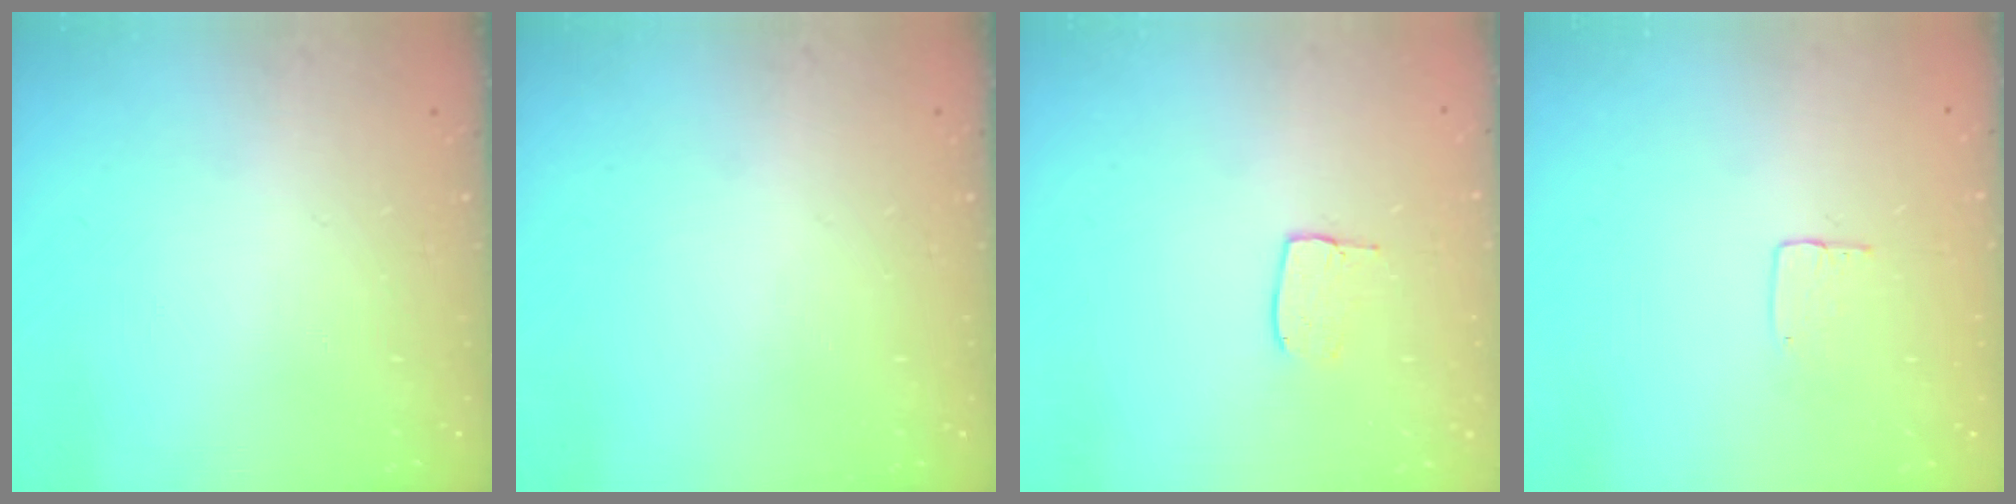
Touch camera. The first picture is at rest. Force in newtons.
{"total": 0.0}
{"total": 5.5, "press": 5.5, "slide": 0.3}
{"total": 3.5, "press": 3.5, "slide": 0.2}